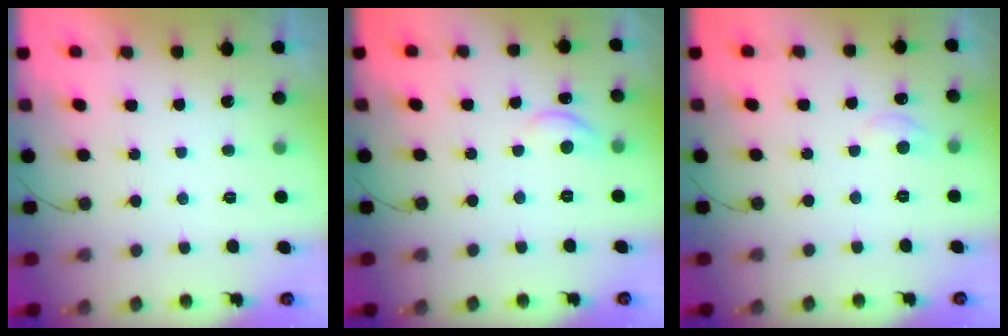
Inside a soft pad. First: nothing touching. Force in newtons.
{"total": 7.5, "press": 7.5, "slide": 0.7}
{"total": 5.6, "press": 5.5, "slide": 0.7}